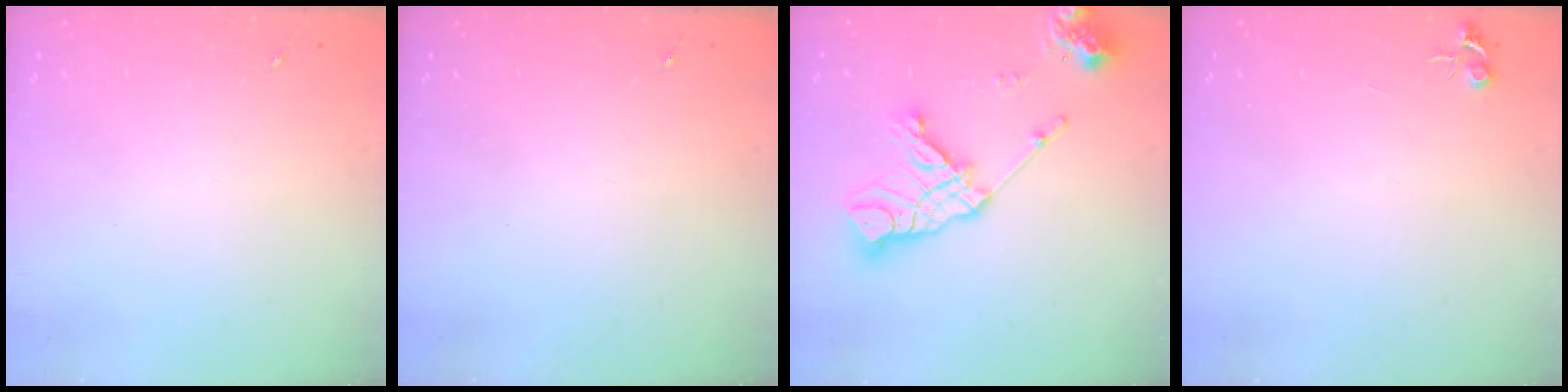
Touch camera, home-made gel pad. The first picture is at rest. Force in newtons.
{"total": 0.0}
{"total": 16.5, "press": 16.4, "slide": 2.2}
{"total": 4.7, "press": 4.7, "slide": 0.6}